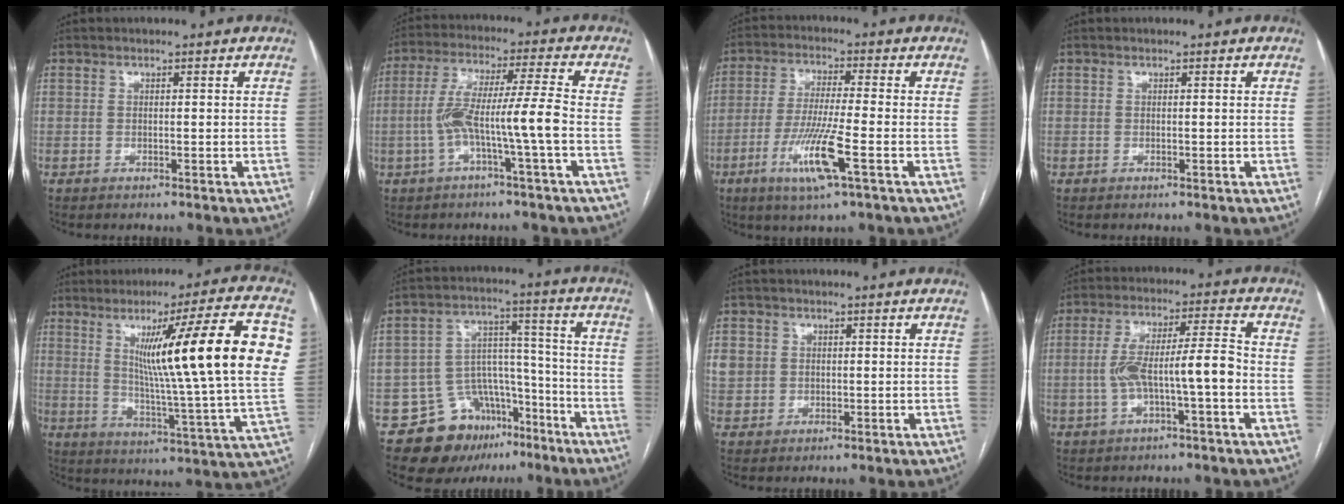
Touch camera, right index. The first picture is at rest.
{"total": 9.6, "force": [-2.6, -0.8, 9.2], "torque": [-0.187, 0.025, -0.047]}
{"total": 9.9, "force": [-4.0, -0.2, 9.1], "torque": [-0.184, -0.018, -0.078]}
{"total": 0.0}
{"total": 22.8, "force": [6.0, -0.6, 22.0], "torque": [-0.299, -0.002, 0.077]}
{"total": 13.3, "force": [-8.5, 9.1, 4.5], "torque": [-0.057, 0.069, -0.125]}
{"total": 4.5, "force": [0.8, 4.2, 1.4], "torque": [-0.038, 0.012, 0.021]}
{"total": 9.7, "force": [-2.2, 1.1, 9.4], "torque": [-0.179, 0.028, -0.036]}